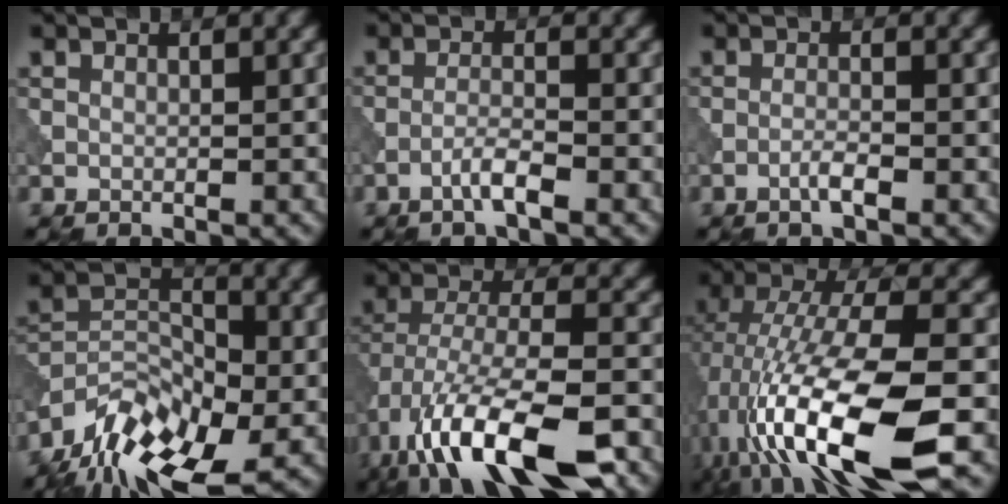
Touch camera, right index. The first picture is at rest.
{"total": 2.2, "force": [-1.3, 0.2, 1.7], "torque": [-0.033, 0.011, -0.031]}
{"total": 1.4, "force": [-0.8, 0.2, 1.2], "torque": [-0.021, 0.008, -0.019]}
{"total": 10.4, "force": [-7.1, 4.9, 5.9], "torque": [-0.099, 0.001, -0.137]}
{"total": 14.0, "force": [-7.6, 5.6, 10.4], "torque": [-0.204, -0.007, -0.134]}
{"total": 15.2, "force": [-4.2, 5.3, 13.6], "torque": [-0.251, 0.005, -0.074]}